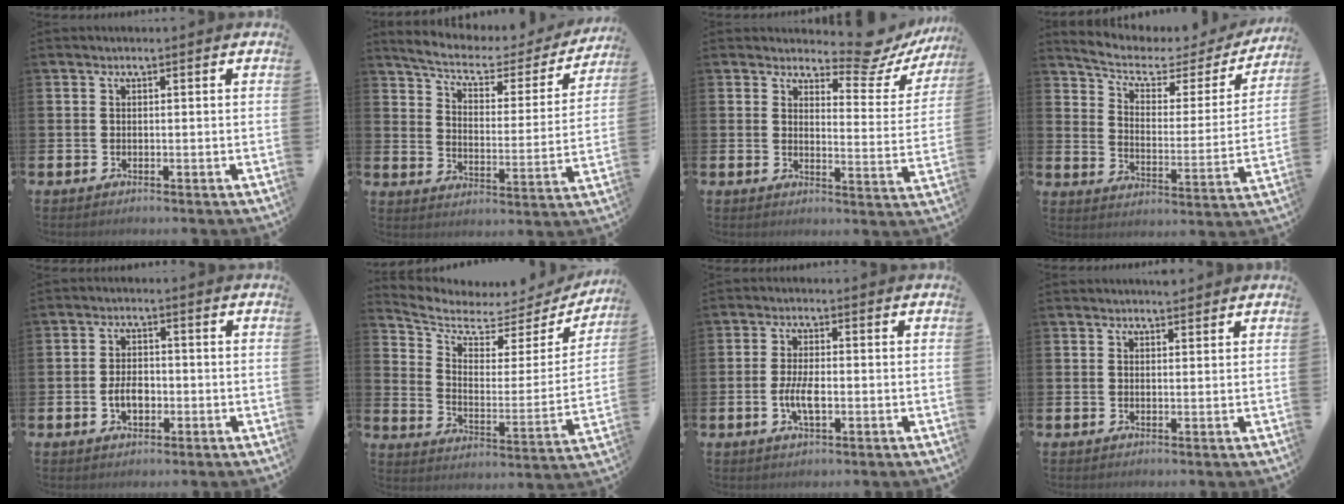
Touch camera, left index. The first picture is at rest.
{"total": 6.2, "force": [5.4, 2.0, 2.5], "torque": [-0.070, -0.037, 0.084]}
{"total": 7.1, "force": [6.3, 2.2, 2.4], "torque": [-0.032, -0.051, 0.100]}
{"total": 5.5, "force": [4.6, 2.2, 2.2], "torque": [-0.074, -0.032, 0.069]}
{"total": 3.5, "force": [-0.9, 2.2, 2.6], "torque": [-0.038, 0.000, -0.020]}
{"total": 5.4, "force": [4.6, 2.4, 1.6], "torque": [-0.066, -0.041, 0.070]}
{"total": 4.0, "force": [-0.8, 1.5, 3.6], "torque": [-0.067, -0.001, -0.018]}
{"total": 1.9, "force": [1.9, 0.3, 0.1], "torque": [0.004, -0.004, 0.033]}